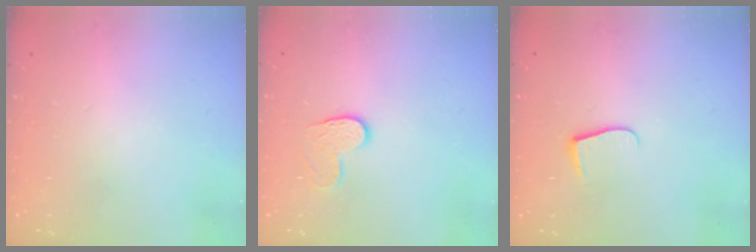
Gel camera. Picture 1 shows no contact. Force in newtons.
{"total": 6.6, "press": 6.6, "slide": 0.3}
{"total": 6.5, "press": 6.5, "slide": 0.6}